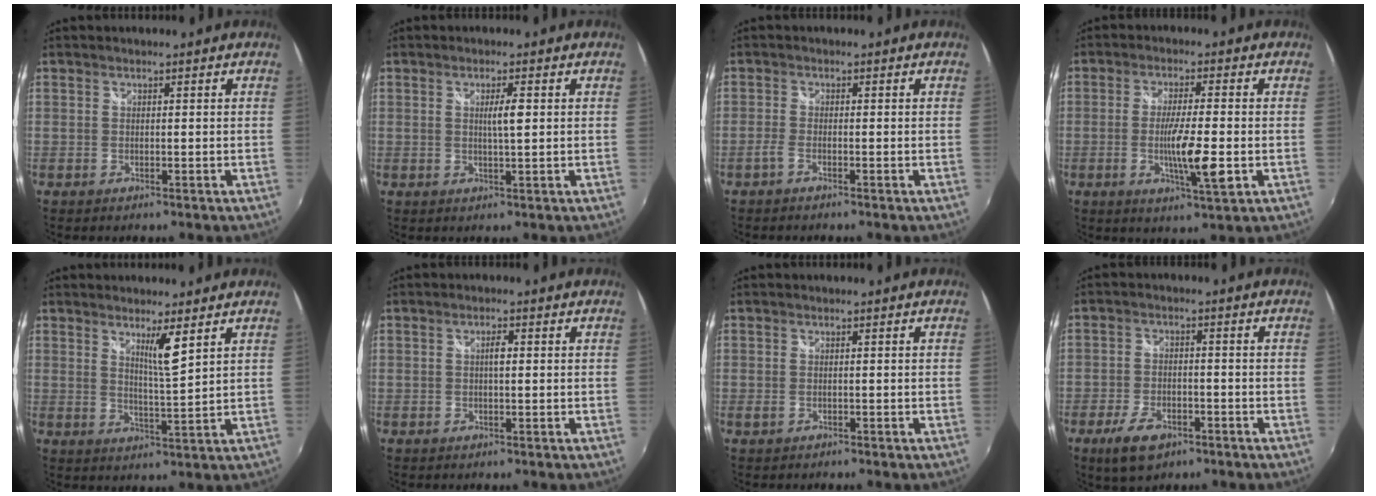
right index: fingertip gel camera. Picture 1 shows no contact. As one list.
[{"total": 3.0, "force": [0.5, 0.1, 2.9], "torque": [-0.049, -0.001, 0.008]}, {"total": 1.4, "force": [-1.1, 0.2, 0.9], "torque": [-0.028, 0.000, -0.027]}, {"total": 8.1, "force": [-1.9, 0.6, 7.9], "torque": [-0.139, -0.016, -0.033]}, {"total": 4.8, "force": [2.9, -0.2, 3.8], "torque": [-0.061, -0.010, 0.045]}, {"total": 1.6, "force": [0.2, 0.5, 1.5], "torque": [-0.027, 0.004, 0.001]}, {"total": 0.9, "force": [-0.5, 0.6, 0.5], "torque": [-0.012, -0.003, -0.008]}, {"total": 7.8, "force": [-4.9, 3.9, 4.6], "torque": [-0.113, -0.008, -0.082]}]